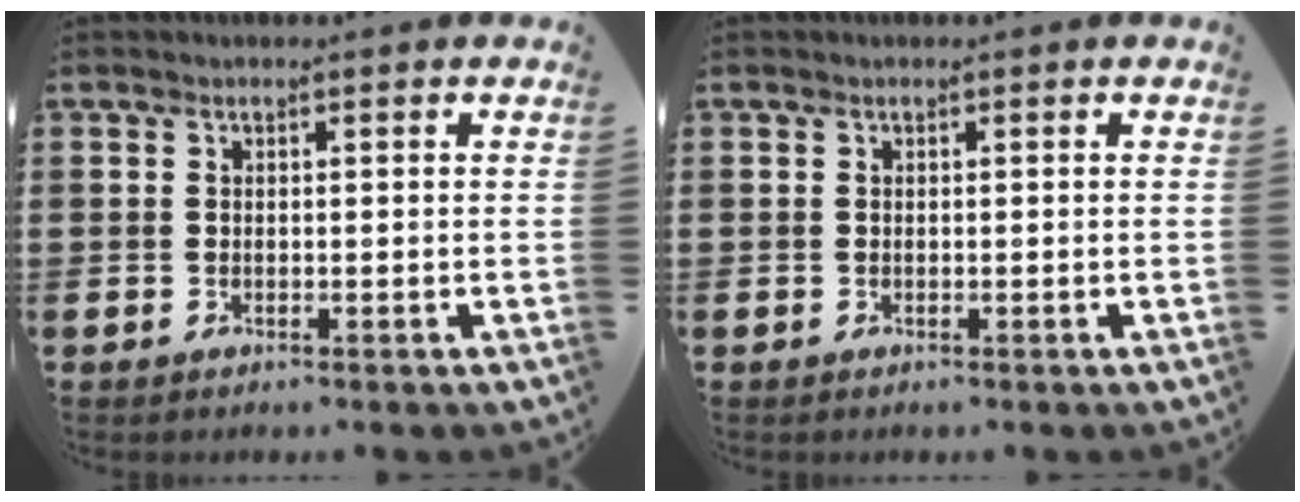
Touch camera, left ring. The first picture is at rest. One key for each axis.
{"total": 0.0}